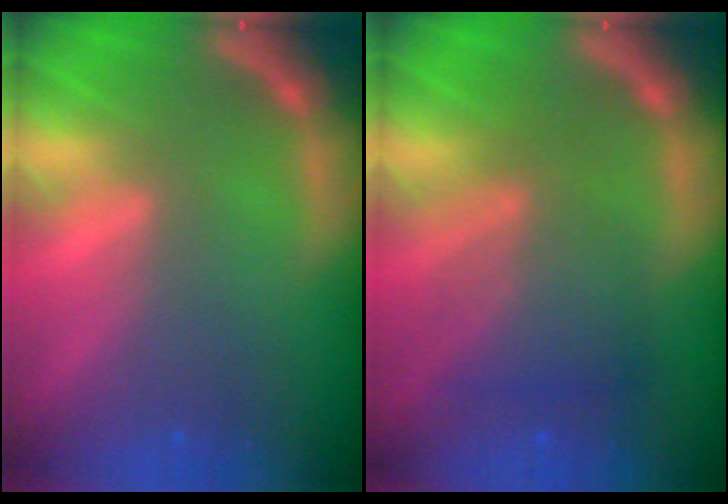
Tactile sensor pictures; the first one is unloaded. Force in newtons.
{"total": 5.5}